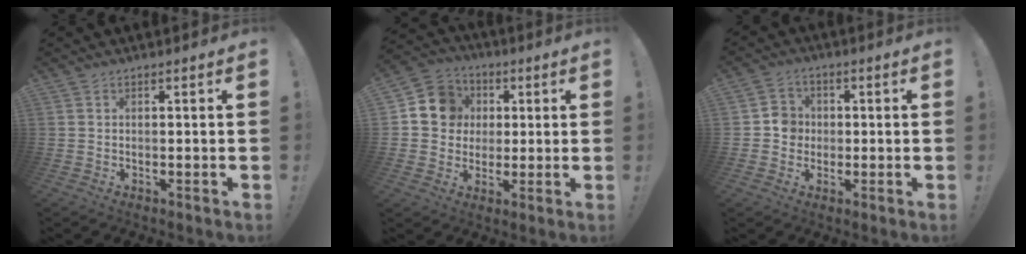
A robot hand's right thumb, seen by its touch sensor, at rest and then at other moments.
{"total": 11.1, "force": [2.0, 10.4, 3.4], "torque": [-0.042, 0.006, 0.046]}
{"total": 5.8, "force": [-0.9, 5.5, 1.7], "torque": [-0.022, 0.015, -0.015]}